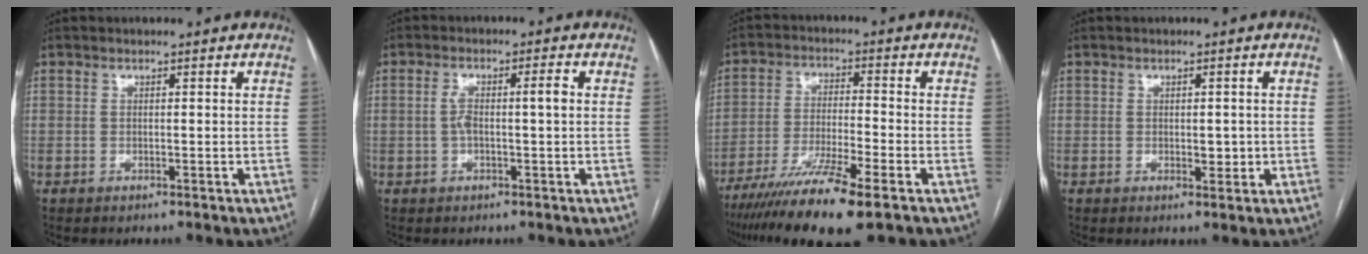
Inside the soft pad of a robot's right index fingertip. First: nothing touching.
{"total": 4.1, "force": [0.0, 0.6, 4.1], "torque": [-0.081, 0.020, 0.006]}
{"total": 12.4, "force": [-8.4, 0.0, 9.2], "torque": [-0.171, -0.033, -0.146]}
{"total": 1.9, "force": [-0.2, 0.9, 1.6], "torque": [-0.022, -0.001, 0.003]}